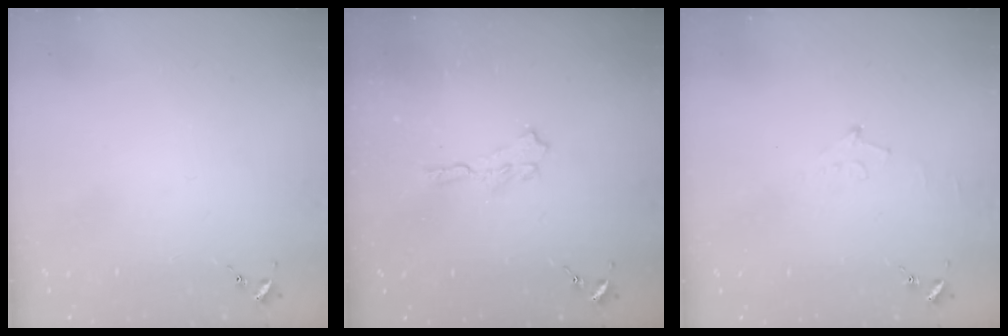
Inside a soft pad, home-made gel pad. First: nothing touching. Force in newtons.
{"total": 5.5, "press": 5.5, "slide": 0.6}
{"total": 5.2, "press": 5.2, "slide": 0.6}